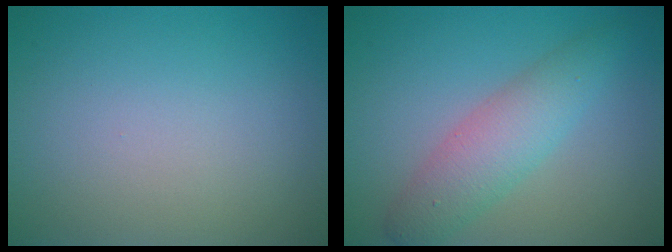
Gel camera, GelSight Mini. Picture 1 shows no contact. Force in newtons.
{"total": 4.3, "press": 4.3, "slide": 0.1}